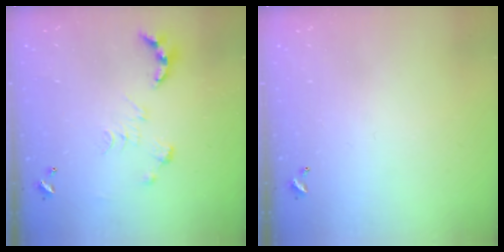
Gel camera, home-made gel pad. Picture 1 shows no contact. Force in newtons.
{"total": 0.0}